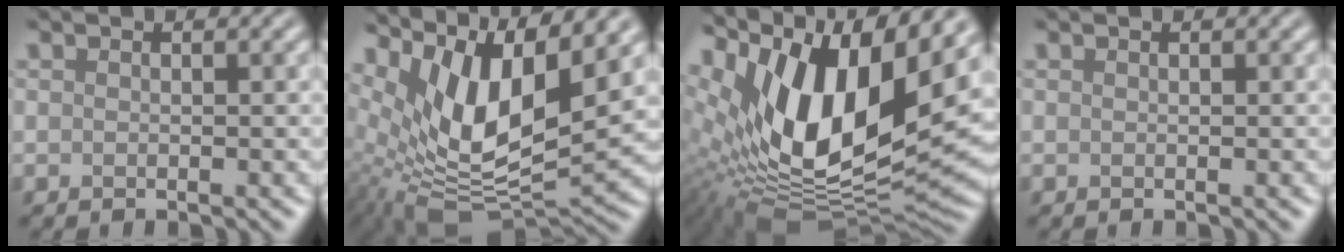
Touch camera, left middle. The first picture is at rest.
{"total": 10.8, "force": [4.1, 4.4, 8.9], "torque": [-0.175, -0.009, 0.083]}
{"total": 15.9, "force": [5.8, 7.6, 12.6], "torque": [-0.240, 0.006, 0.094]}
{"total": 0.0}